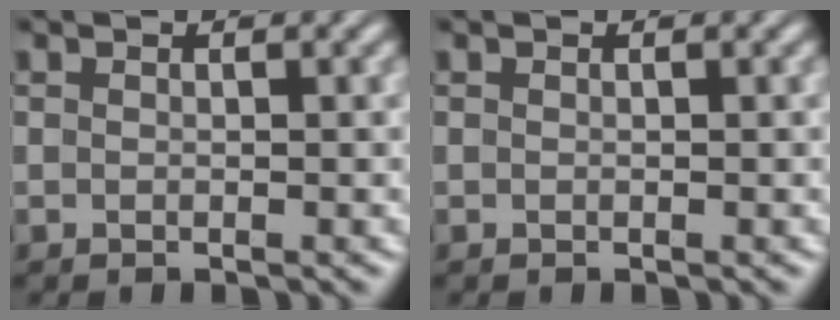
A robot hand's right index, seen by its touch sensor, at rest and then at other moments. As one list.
[{"total": 0.0}]